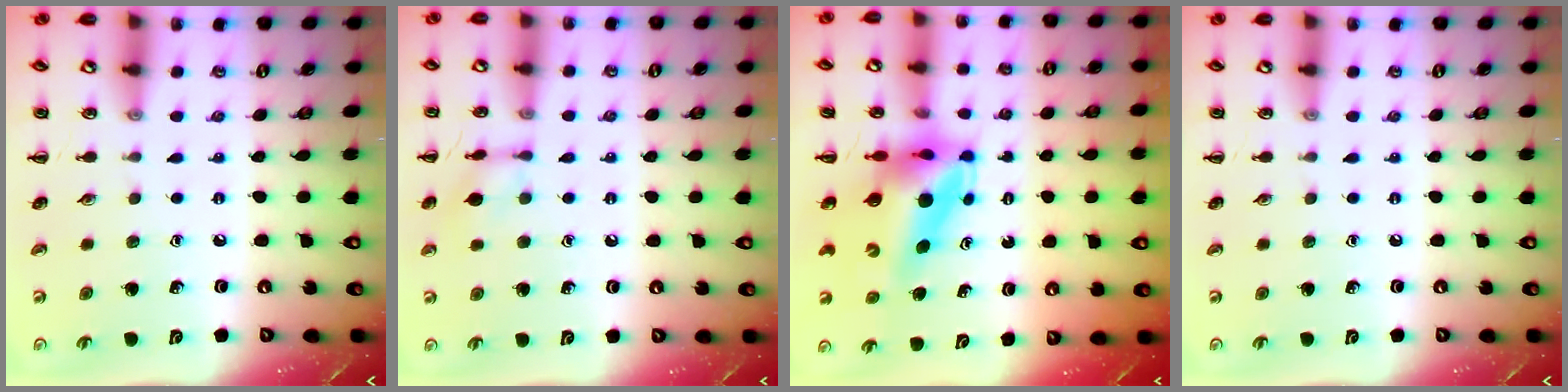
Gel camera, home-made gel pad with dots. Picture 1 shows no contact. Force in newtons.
{"total": 7.4, "press": 7.3, "slide": 1.2}
{"total": 7.0, "press": 6.7, "slide": 2.0}
{"total": 0.0}